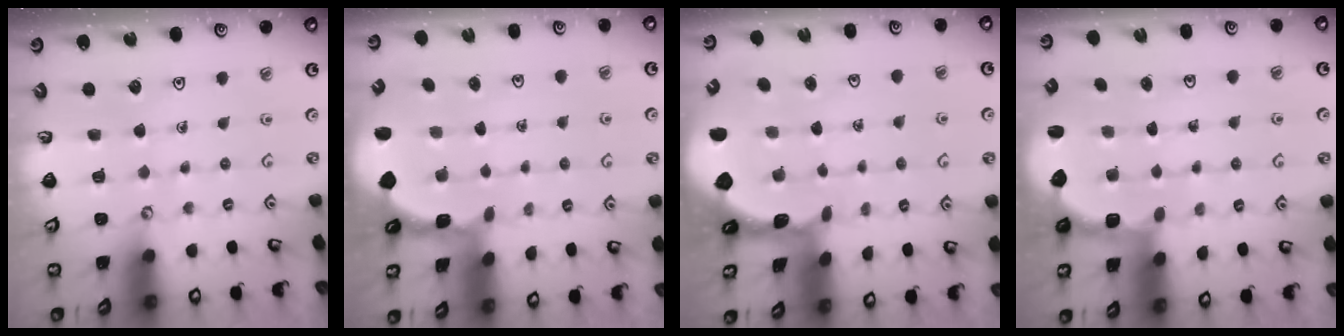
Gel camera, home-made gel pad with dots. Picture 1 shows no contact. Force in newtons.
{"total": 0.8, "press": 0.8, "slide": 0.2}
{"total": 1.0, "press": 1.0, "slide": 0.1}
{"total": 2.8, "press": 2.1, "slide": 1.9}